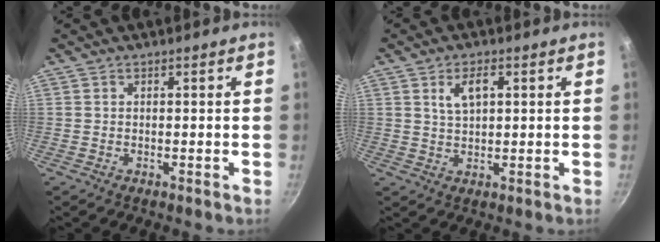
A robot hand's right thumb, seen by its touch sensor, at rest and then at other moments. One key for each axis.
{"total": 4.5, "fx": 1.6, "fy": 2.2, "fz": 3.5, "tx": -0.061, "ty": 0.000, "tz": 0.033}